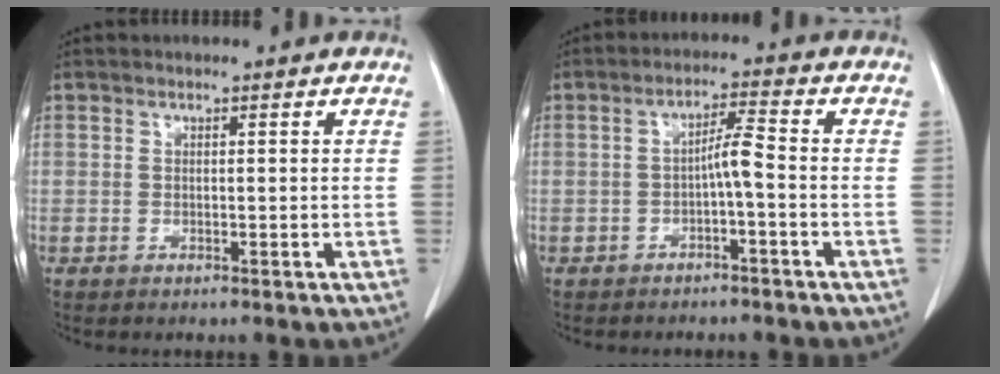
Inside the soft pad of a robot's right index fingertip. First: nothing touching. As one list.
[{"total": 3.6, "force": [-1.0, 0.0, 3.5], "torque": [-0.058, 0.012, -0.017]}]